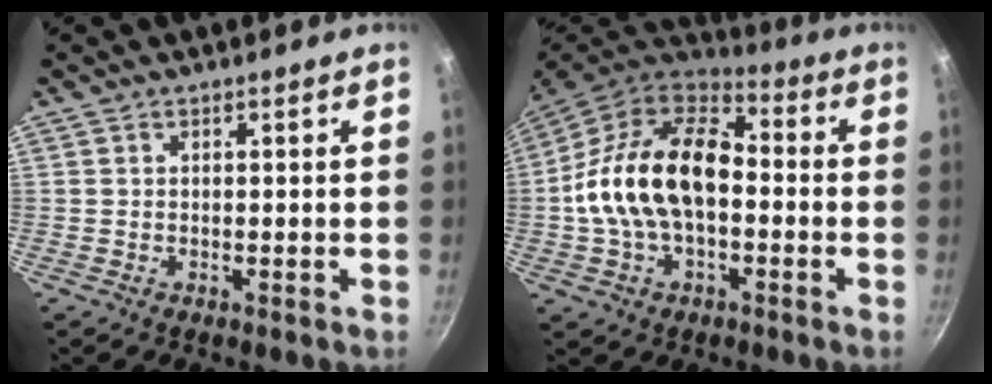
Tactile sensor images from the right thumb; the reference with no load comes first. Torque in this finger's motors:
{"motor_torque": [0.05, 1.11, 0.16, 0.02, 0.20]}